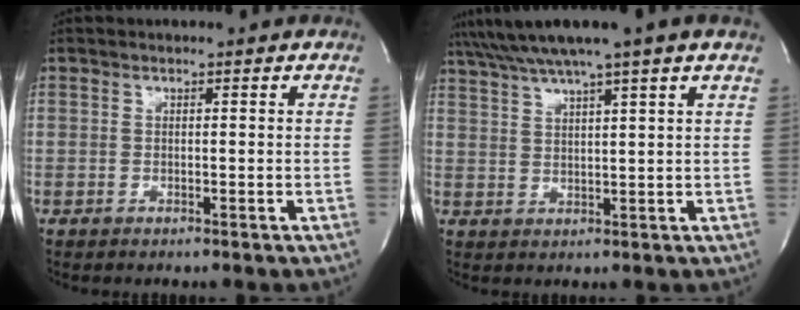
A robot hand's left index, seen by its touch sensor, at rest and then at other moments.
{"total": 9.3, "force": [7.3, -1.4, 5.5], "torque": [-0.101, 0.029, 0.109]}